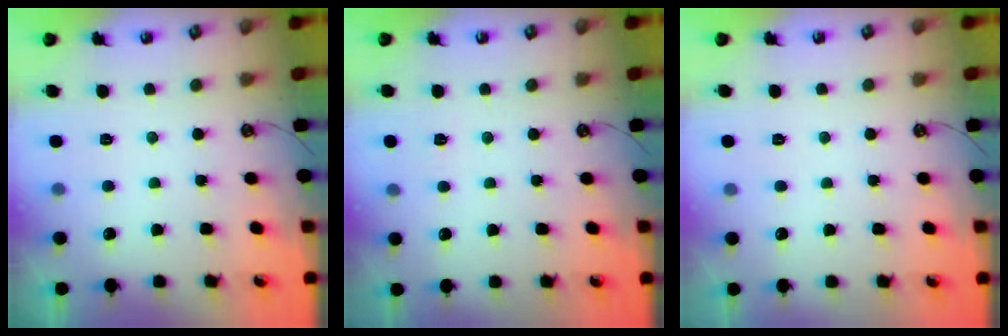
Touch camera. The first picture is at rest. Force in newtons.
{"total": 2.7, "press": 2.7, "slide": 0.4}
{"total": 0.0}